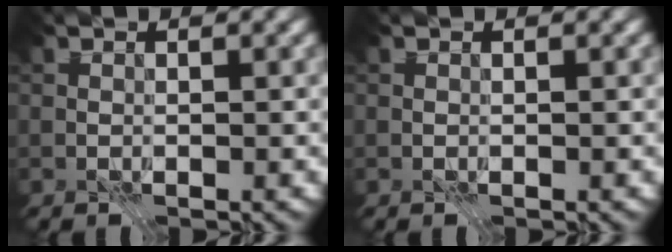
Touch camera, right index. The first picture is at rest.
{"total": 0.0}